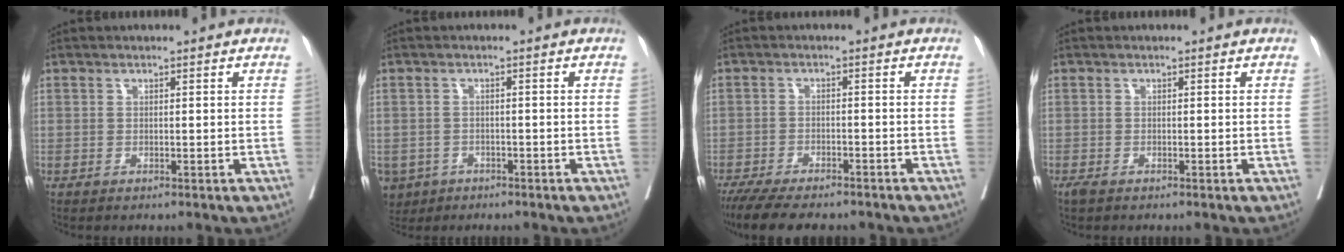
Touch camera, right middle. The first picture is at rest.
{"total": 5.7, "force": [-3.4, 4.4, 1.2], "torque": [-0.026, 0.002, -0.052]}
{"total": 12.1, "force": [-10.2, 2.9, 5.8], "torque": [-0.091, -0.012, -0.151]}
{"total": 1.0, "force": [-0.7, 0.3, 0.6], "torque": [-0.015, -0.005, -0.013]}